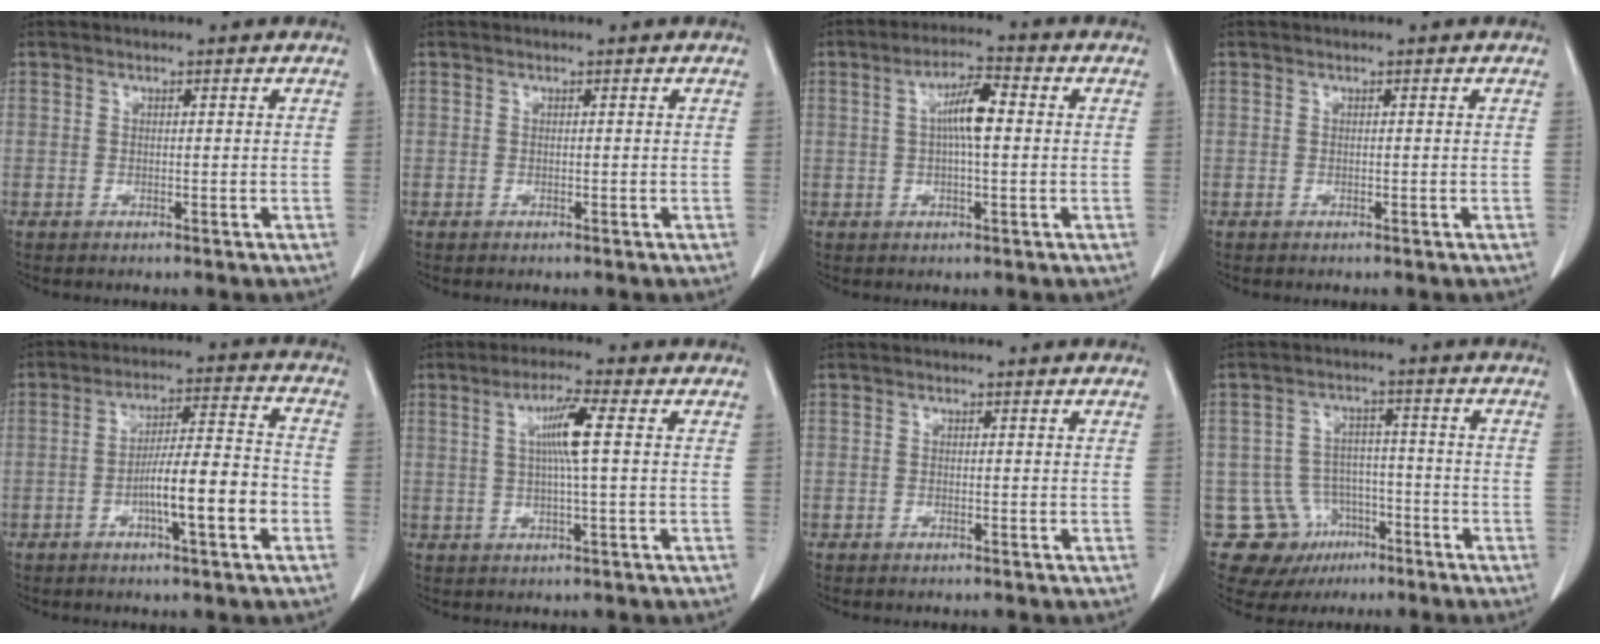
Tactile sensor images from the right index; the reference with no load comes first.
{"total": 0.0}
{"total": 6.0, "force": [0.7, 1.1, 5.9], "torque": [-0.110, 0.014, 0.009]}
{"total": 0.0}
{"total": 10.3, "force": [-3.6, 0.9, 9.6], "torque": [-0.162, 0.012, -0.059]}
{"total": 5.8, "force": [1.0, -0.4, 5.7], "torque": [-0.105, 0.003, 0.019]}
{"total": 0.5, "force": [-0.4, 0.3, 0.2], "torque": [-0.006, 0.000, -0.007]}
{"total": 10.9, "force": [-5.4, 9.3, 1.8], "torque": [-0.039, 0.034, -0.071]}